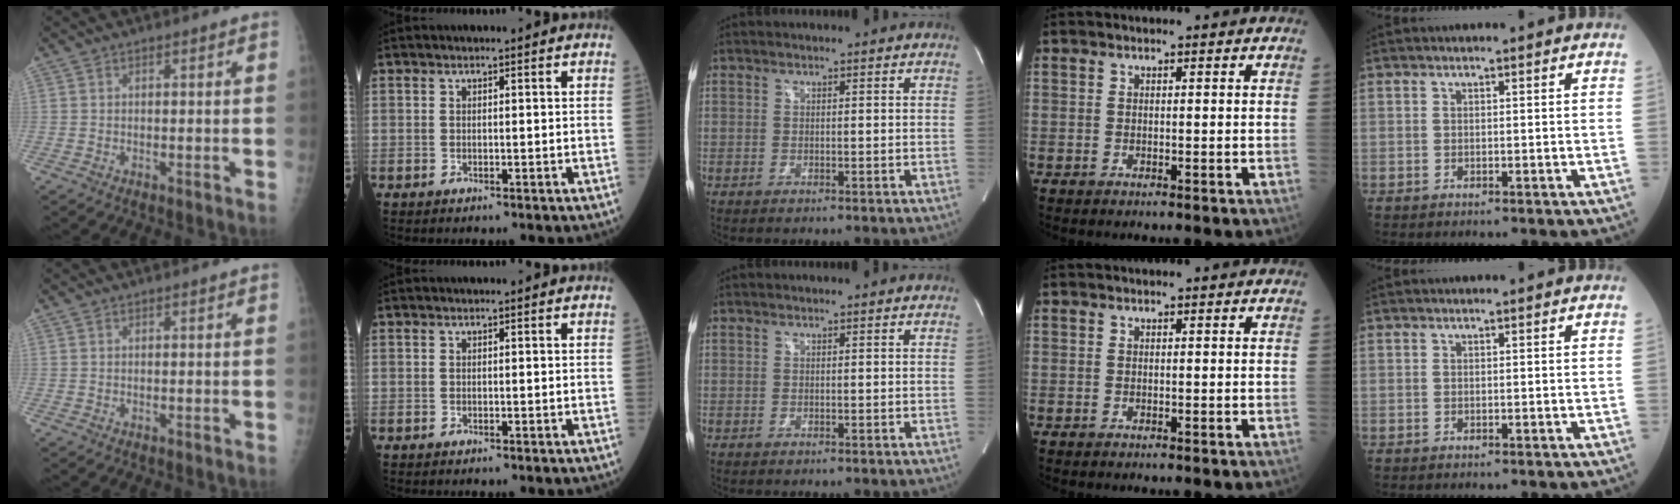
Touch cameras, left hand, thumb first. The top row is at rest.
{}